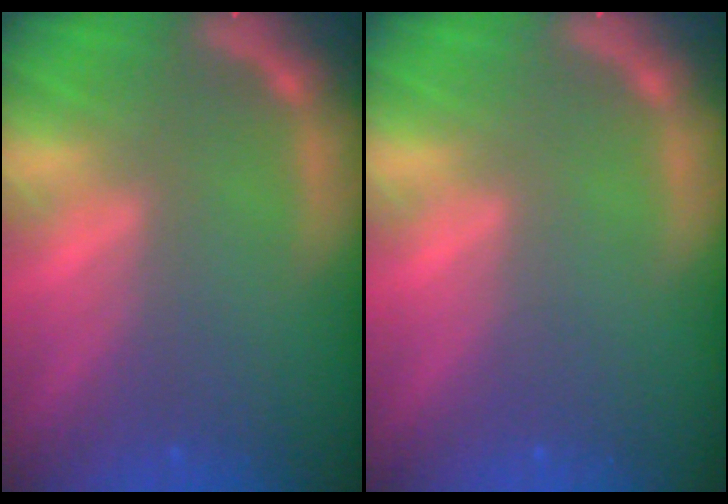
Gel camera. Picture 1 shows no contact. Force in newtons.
{"total": 0.0}